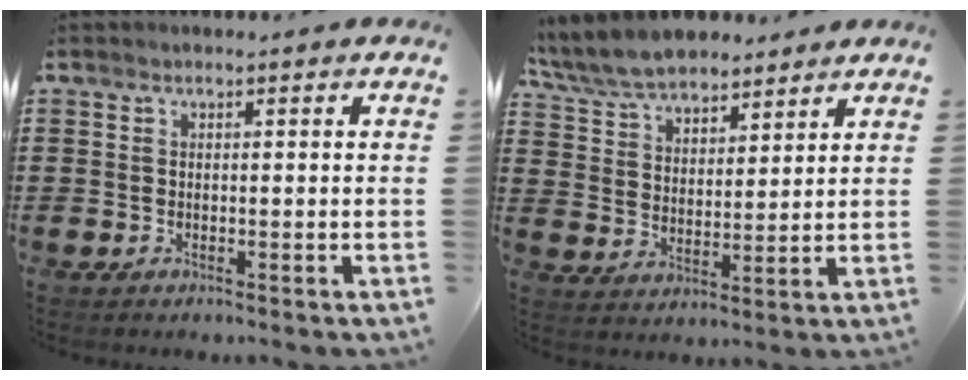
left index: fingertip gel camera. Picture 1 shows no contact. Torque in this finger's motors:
{"motor_torque": [2.14, 0.00, 0.60, 0.19]}